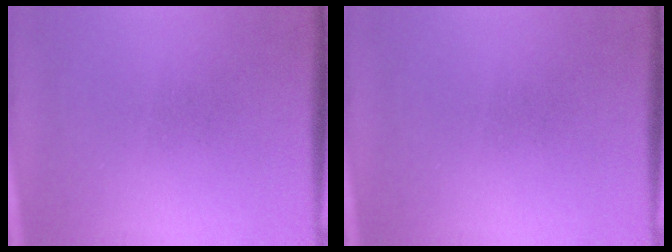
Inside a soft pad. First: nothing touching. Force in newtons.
{"total": 0.0}